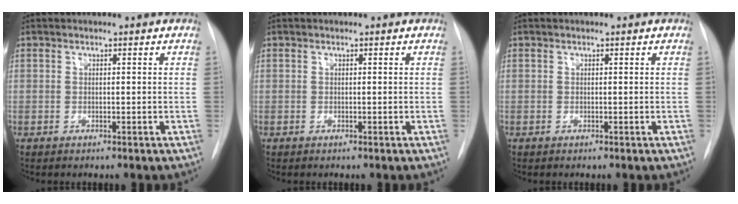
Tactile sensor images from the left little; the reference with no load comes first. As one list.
[{"total": 0.0}, {"total": 0.0}]